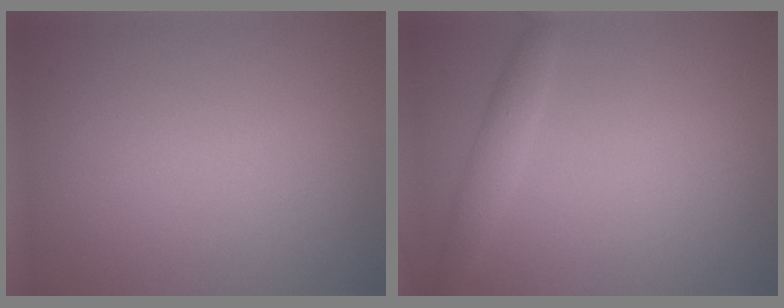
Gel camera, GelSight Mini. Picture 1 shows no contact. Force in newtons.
{"total": 1.8, "press": 1.8, "slide": 0.2}